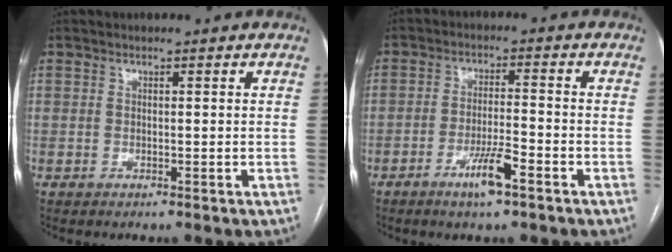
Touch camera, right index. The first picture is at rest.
{"total": 5.9, "force": [-3.5, 0.5, 4.7], "torque": [-0.088, -0.004, -0.063]}